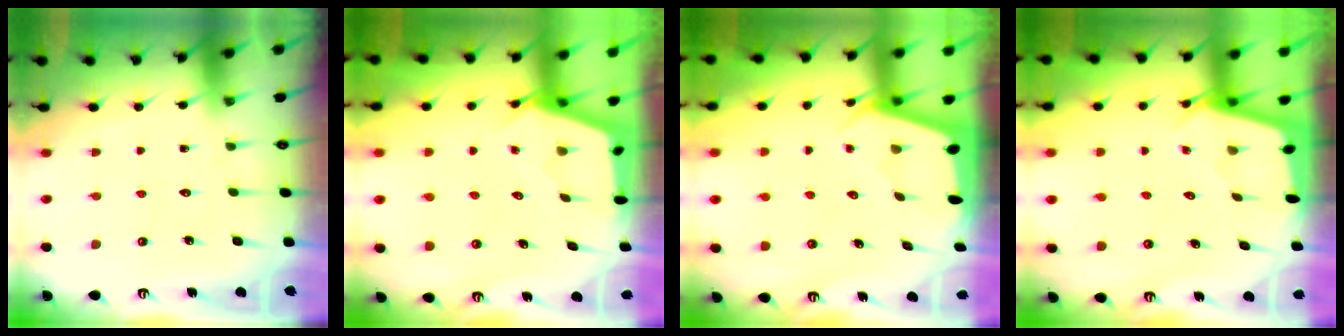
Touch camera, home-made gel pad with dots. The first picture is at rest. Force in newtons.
{"total": 3.2, "press": 3.2, "slide": 0.3}
{"total": 2.7, "press": 2.7, "slide": 0.2}
{"total": 2.5, "press": 2.5, "slide": 0.3}